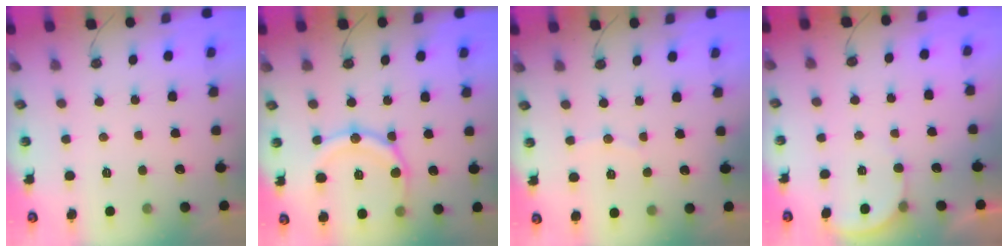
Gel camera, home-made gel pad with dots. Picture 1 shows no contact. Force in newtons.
{"total": 15.9, "press": 15.9, "slide": 1.5}
{"total": 5.1, "press": 5.0, "slide": 1.2}
{"total": 2.7, "press": 2.7, "slide": 0.1}